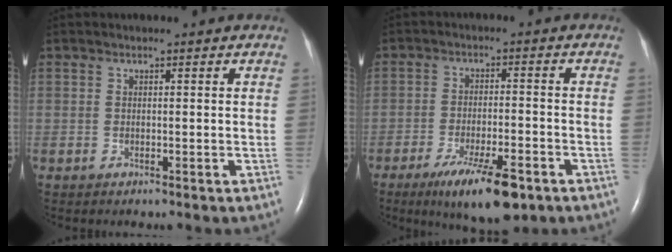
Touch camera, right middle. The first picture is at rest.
{"total": 10.6, "force": [-6.6, 2.1, 8.0], "torque": [-0.137, -0.019, -0.101]}